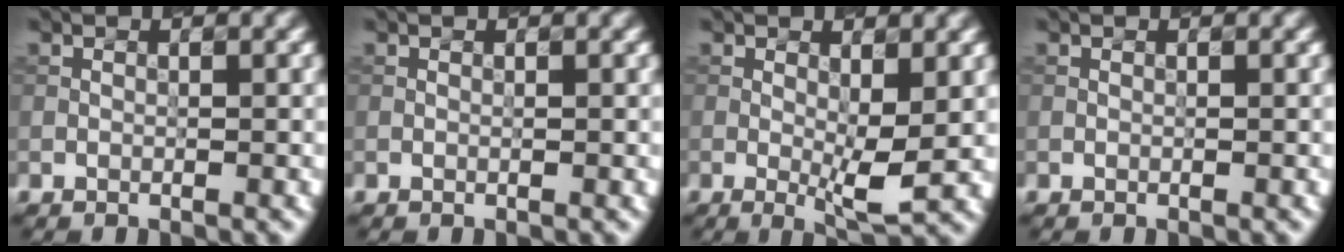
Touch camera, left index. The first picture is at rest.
{"total": 0.0}
{"total": 3.7, "force": [0.1, 0.7, 3.6], "torque": [-0.063, -0.010, 0.008]}
{"total": 0.0}